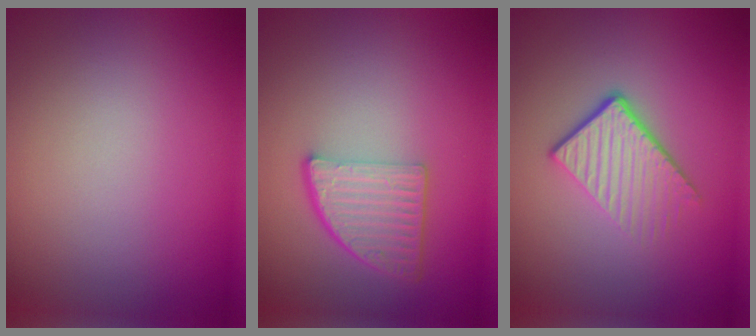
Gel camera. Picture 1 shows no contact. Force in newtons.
{"total": 4.8, "press": 3.5, "slide": 3.3}
{"total": 3.9, "press": 2.6, "slide": 2.9}